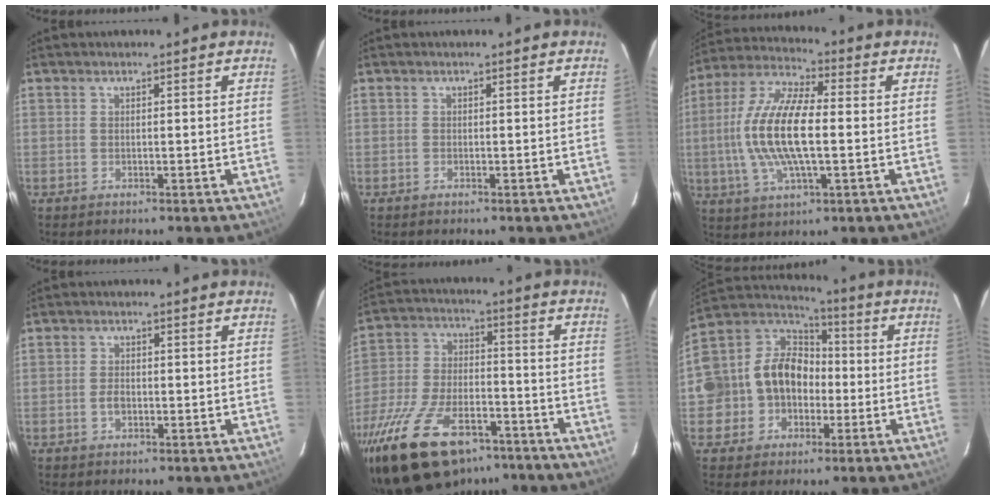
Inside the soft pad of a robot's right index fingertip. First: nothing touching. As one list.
[{"total": 0.0}, {"total": 15.7, "force": [-0.8, 5.4, 14.7], "torque": [-0.299, 0.005, -0.020]}, {"total": 2.1, "force": [-0.6, 1.4, 1.4], "torque": [-0.028, 0.002, -0.011]}, {"total": 24.1, "force": [-16.5, 11.3, 13.5], "torque": [-0.275, -0.017, -0.265]}, {"total": 16.9, "force": [-2.8, 15.4, 6.4], "torque": [-0.186, 0.055, -0.038]}]